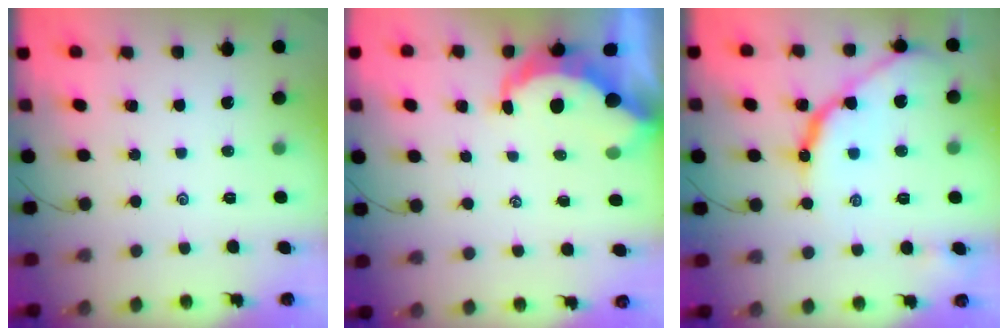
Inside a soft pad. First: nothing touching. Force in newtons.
{"total": 7.3, "press": 7.2, "slide": 0.9}
{"total": 13.3, "press": 13.2, "slide": 0.9}